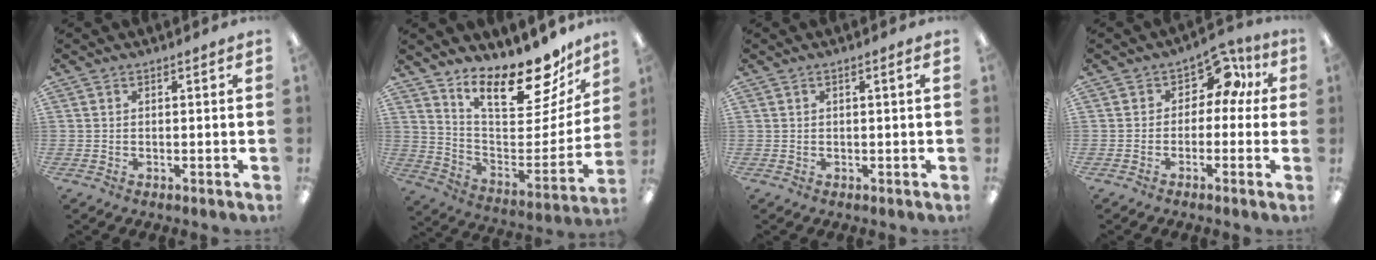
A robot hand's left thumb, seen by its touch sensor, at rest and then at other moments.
{"total": 19.6, "force": [15.1, 7.1, 10.3], "torque": [-0.138, -0.121, 0.255]}
{"total": 1.4, "force": [0.2, 0.1, 1.4], "torque": [-0.024, -0.001, 0.004]}
{"total": 8.0, "force": [3.0, 5.3, 5.2], "torque": [-0.078, -0.005, 0.050]}